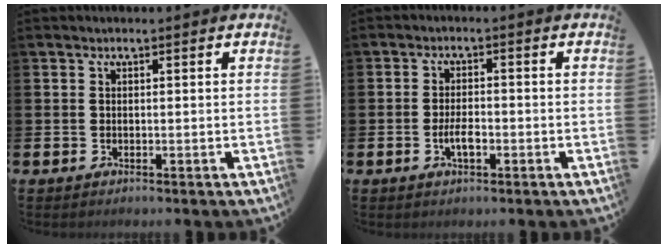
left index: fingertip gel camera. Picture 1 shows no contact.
{"total": 2.8, "force": [-0.9, 1.2, 2.4], "torque": [-0.042, 0.002, -0.017]}